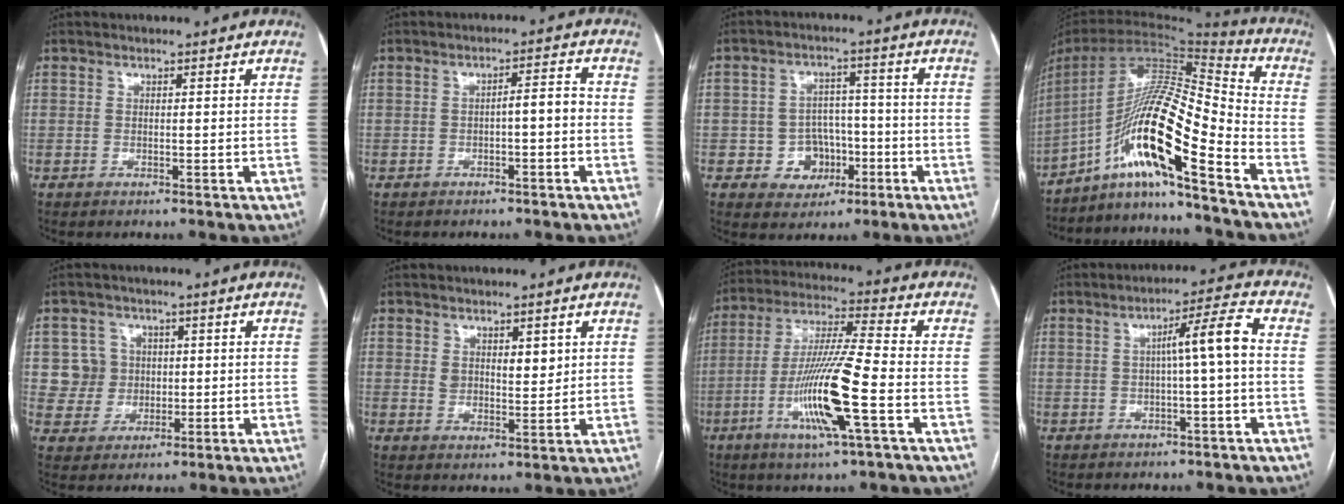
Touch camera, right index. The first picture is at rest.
{"total": 3.1, "force": [-0.9, 0.6, 2.9], "torque": [-0.040, 0.014, -0.013]}
{"total": 6.5, "force": [-2.1, 6.0, 1.6], "torque": [-0.014, 0.019, -0.023]}
{"total": 18.1, "force": [-10.6, 0.5, 14.7], "torque": [-0.287, 0.012, -0.193]}
{"total": 6.0, "force": [1.2, 5.8, 0.0], "torque": [0.009, 0.018, 0.028]}
{"total": 4.1, "force": [1.8, 2.3, 3.0], "torque": [-0.048, 0.000, 0.035]}
{"total": 14.2, "force": [-4.7, 0.1, 13.4], "torque": [-0.268, -0.011, -0.092]}
{"total": 6.2, "force": [-0.1, -0.5, 6.2], "torque": [-0.096, 0.017, 0.000]}